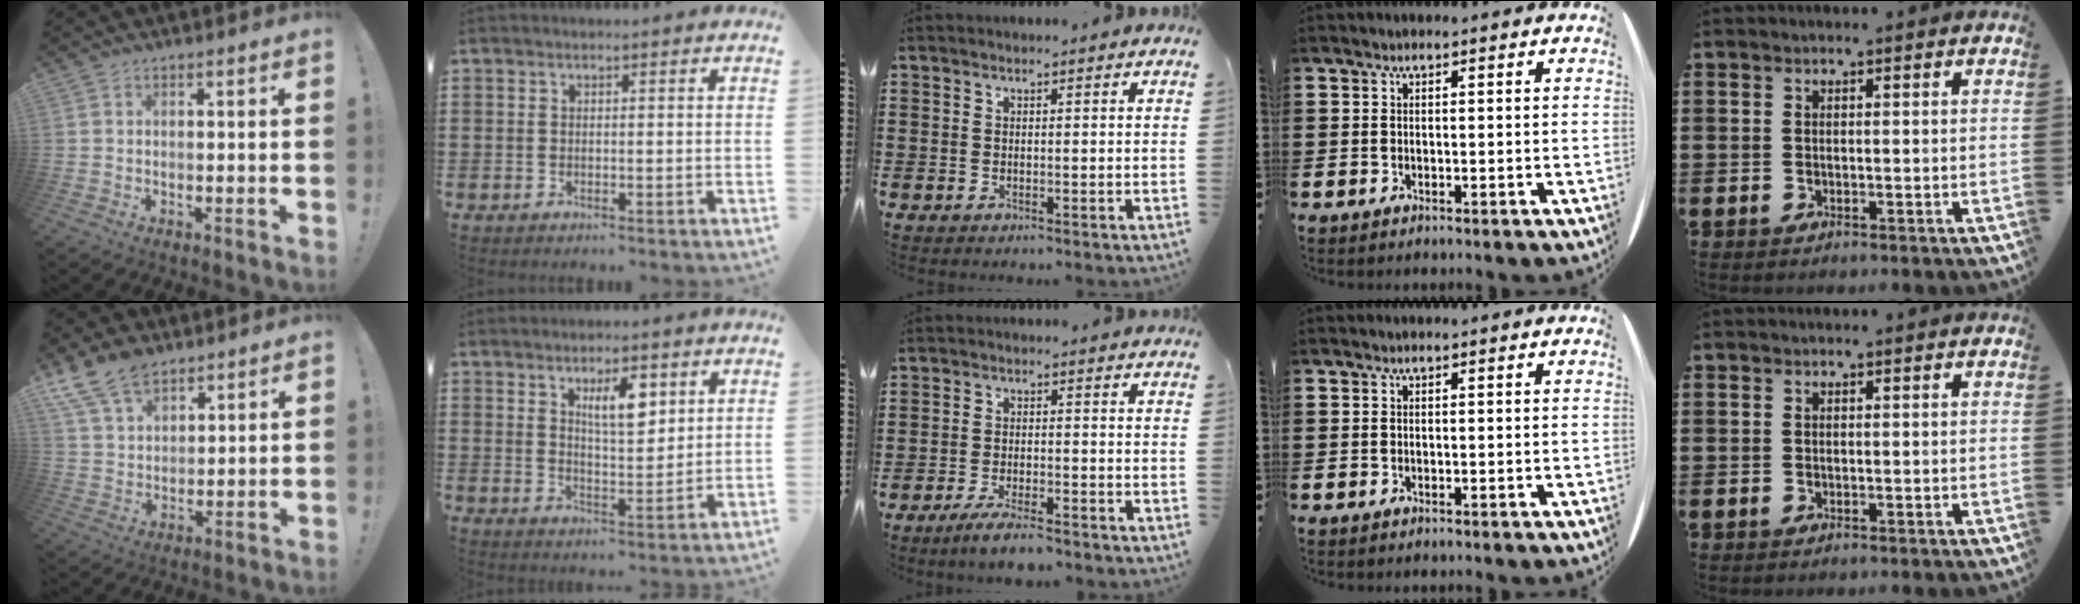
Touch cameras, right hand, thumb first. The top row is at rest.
{"thumb": {"total": 11.4, "force": [8.5, 6.1, 4.6], "torque": [-0.096, -0.043, 0.168]}, "index": {"total": 6.0, "force": [3.0, 2.3, 4.6], "torque": [-0.075, -0.002, 0.046]}, "middle": {"total": 3.9, "force": [-3.3, 0.2, 2.0], "torque": [-0.040, -0.005, -0.063]}}